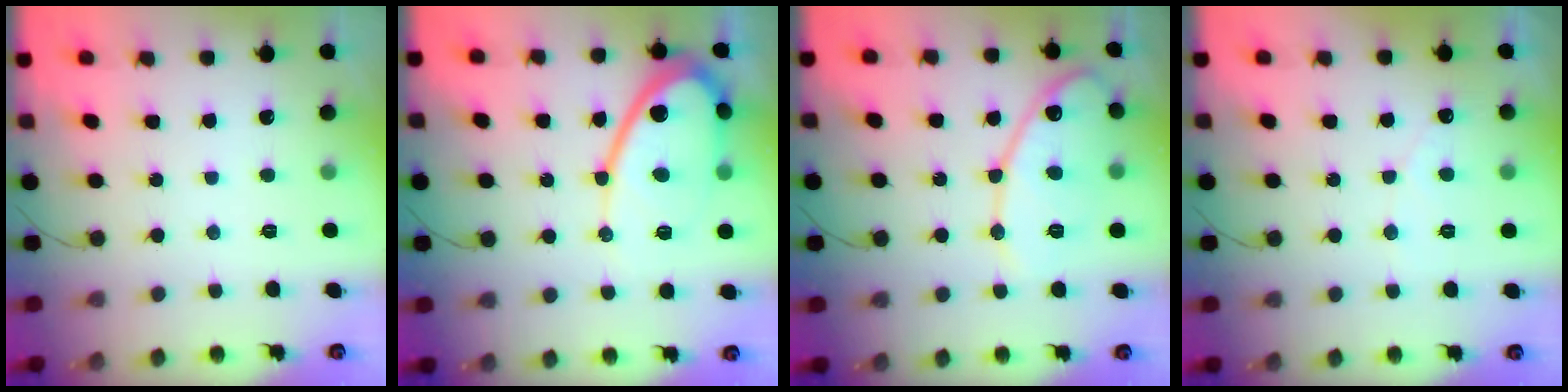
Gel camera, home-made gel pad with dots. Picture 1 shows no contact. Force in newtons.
{"total": 13.8, "press": 13.7, "slide": 1.1}
{"total": 14.0, "press": 13.9, "slide": 1.2}
{"total": 2.7, "press": 2.7, "slide": 0.1}